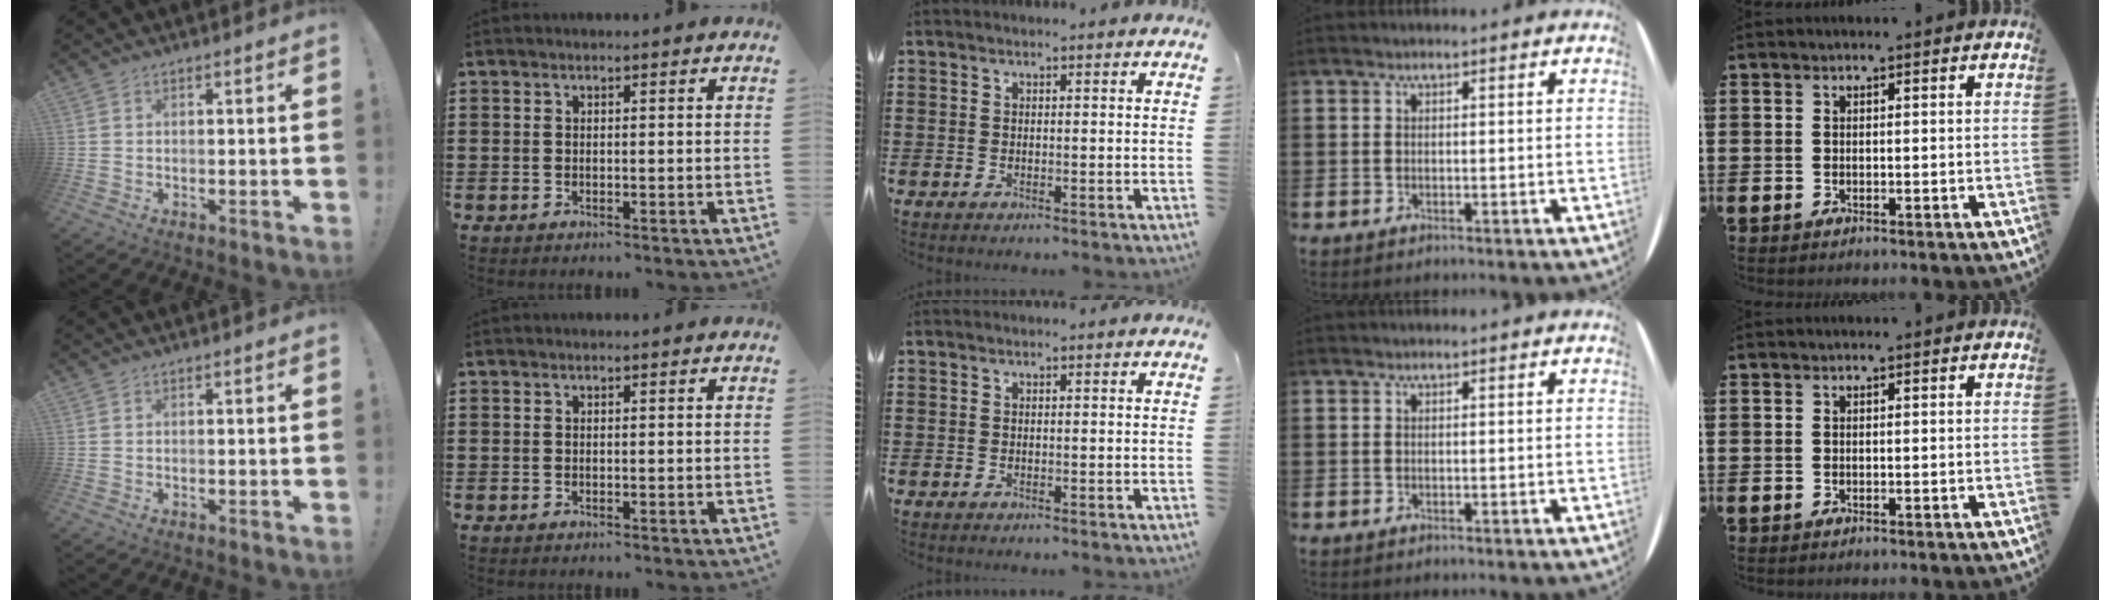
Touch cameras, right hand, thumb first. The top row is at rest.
{}